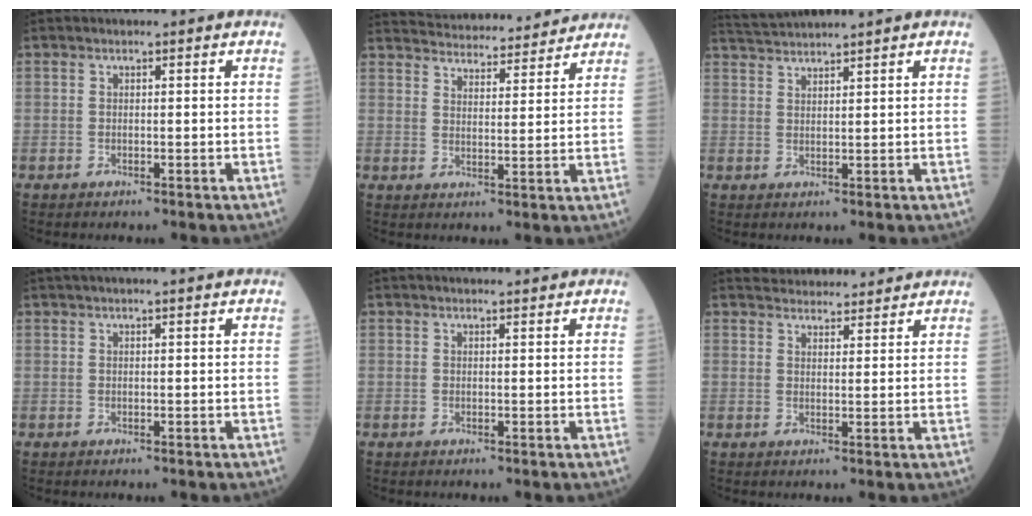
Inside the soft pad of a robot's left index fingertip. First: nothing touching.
{"total": 18.0, "force": [17.3, 2.8, 4.1], "torque": [-0.070, 0.023, 0.238]}
{"total": 5.0, "force": [4.7, -1.6, 1.0], "torque": [-0.019, 0.019, 0.090]}
{"total": 5.8, "force": [5.1, -0.3, 2.8], "torque": [-0.036, 0.032, 0.067]}
{"total": 4.5, "force": [4.2, 0.3, 1.6], "torque": [-0.017, 0.024, 0.053]}
{"total": 10.2, "force": [9.8, 1.9, 2.0], "torque": [-0.024, 0.024, 0.129]}